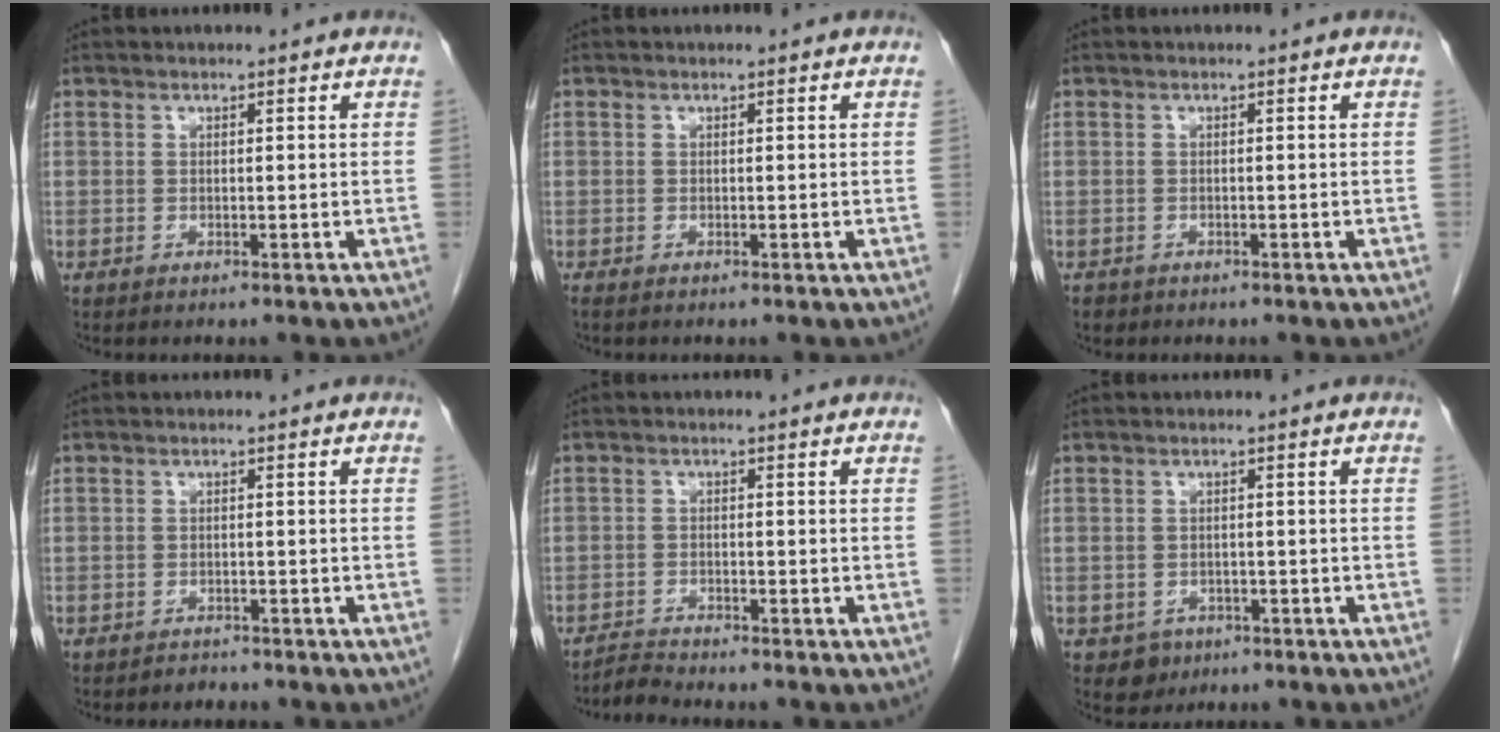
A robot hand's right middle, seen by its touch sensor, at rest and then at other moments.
{"total": 0.7, "force": [-0.7, 0.1, 0.3], "torque": [-0.009, -0.003, -0.011]}
{"total": 1.3, "force": [-1.1, 0.8, 0.1], "torque": [-0.010, 0.000, -0.017]}
{"total": 1.3, "force": [-1.1, 0.5, -0.3], "torque": [0.000, 0.000, -0.019]}
{"total": 2.1, "force": [-2.0, -0.6, -0.4], "torque": [0.010, -0.015, -0.036]}
{"total": 2.7, "force": [-1.4, 2.2, 0.4], "torque": [-0.005, 0.007, -0.014]}